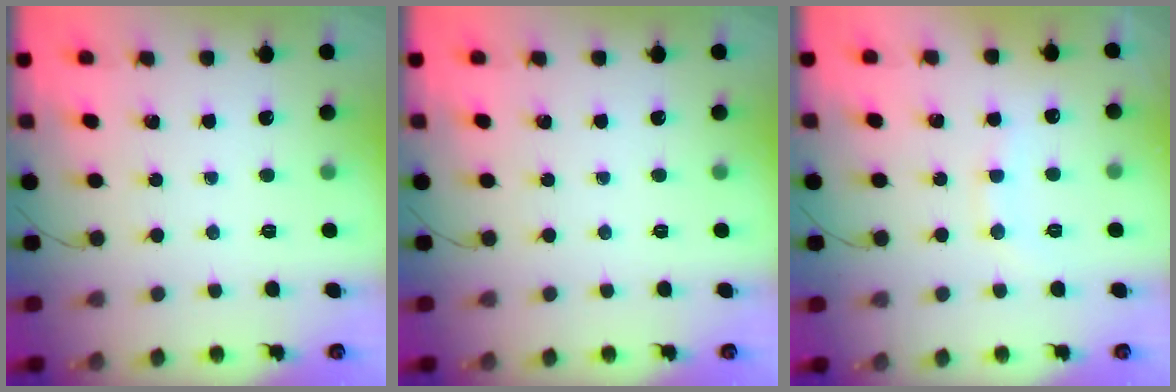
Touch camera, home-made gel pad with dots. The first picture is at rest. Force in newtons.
{"total": 0.0}
{"total": 8.1, "press": 8.0, "slide": 1.2}